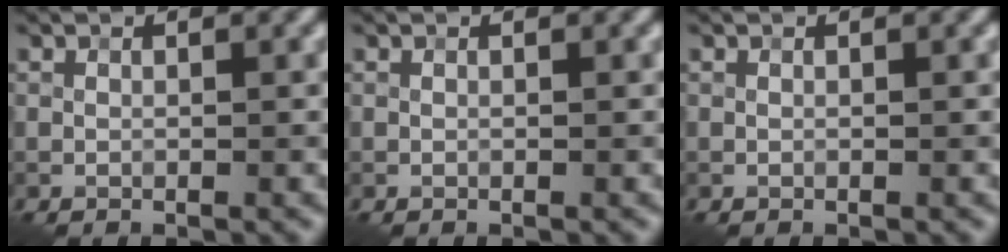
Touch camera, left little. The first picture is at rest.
{"total": 0.0}
{"total": 0.0}